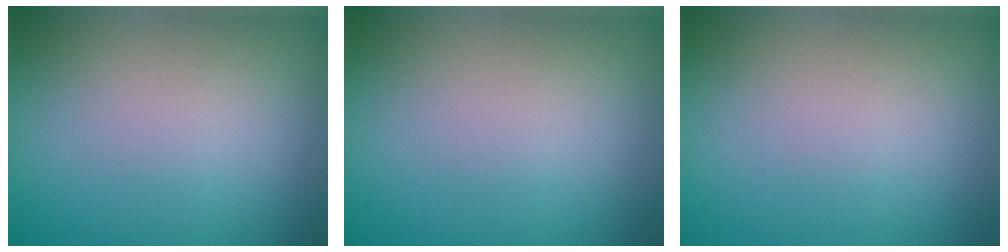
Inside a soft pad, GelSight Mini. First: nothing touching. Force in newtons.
{"total": 0.0}
{"total": 0.0}